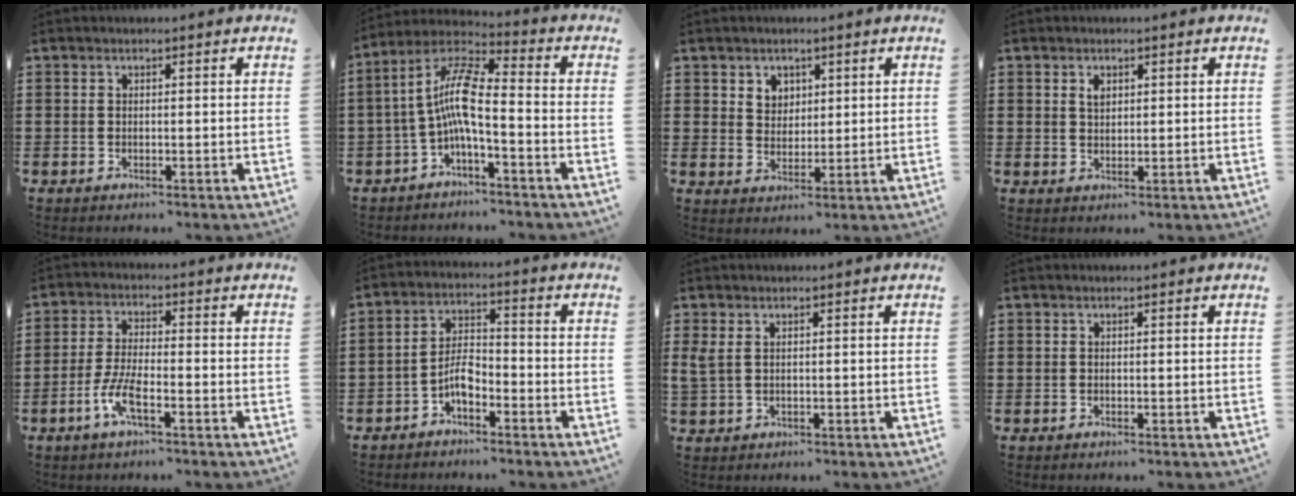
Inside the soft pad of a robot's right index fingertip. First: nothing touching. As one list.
[{"total": 8.5, "force": [-1.5, 1.8, 8.1], "torque": [-0.186, -0.013, -0.040]}, {"total": 3.4, "force": [2.0, 2.8, 0.5], "torque": [-0.021, 0.011, 0.037]}, {"total": 1.8, "force": [0.9, 1.0, 1.1], "torque": [-0.025, 0.004, 0.016]}, {"total": 5.7, "force": [-2.9, 1.3, 4.7], "torque": [-0.111, -0.011, -0.058]}, {"total": 5.0, "force": [-2.8, 2.1, 3.5], "torque": [-0.084, 0.005, -0.059]}, {"total": 1.7, "force": [0.5, 0.6, 1.5], "torque": [-0.040, 0.001, 0.006]}, {"total": 0.0}]